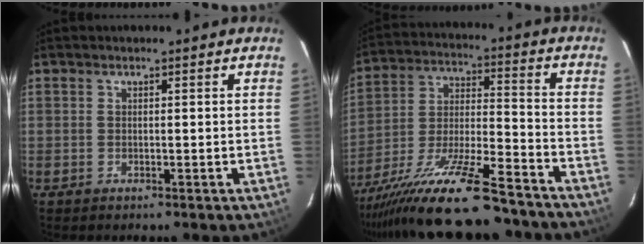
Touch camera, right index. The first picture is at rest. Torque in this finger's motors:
{"motor_torque": [1.58, -0.55, 1.05, 0.21]}